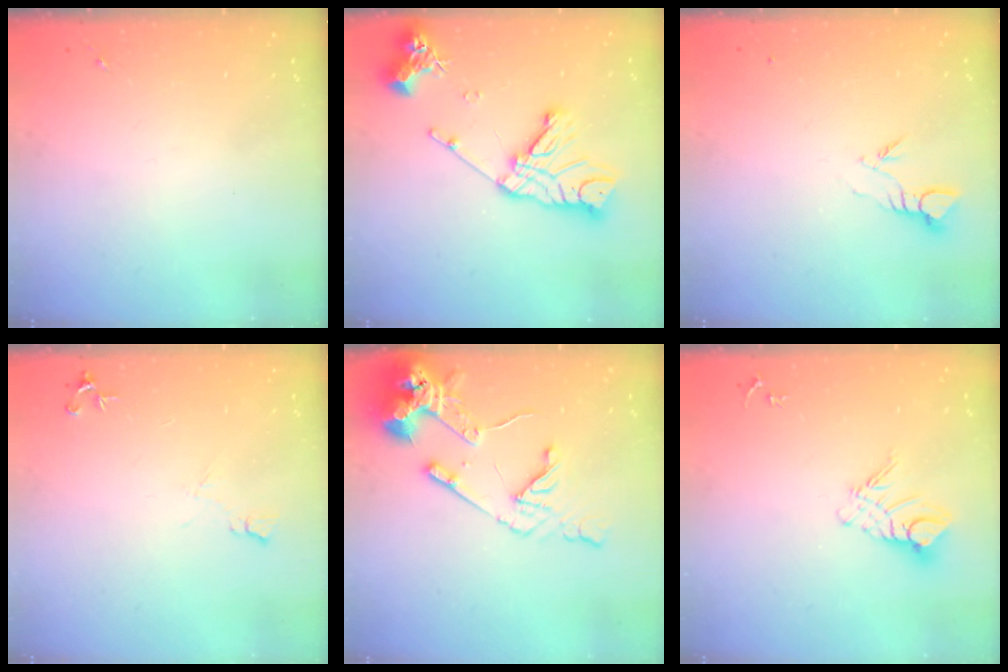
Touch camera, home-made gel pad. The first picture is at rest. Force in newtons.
{"total": 17.2, "press": 17.1, "slide": 1.8}
{"total": 3.7, "press": 3.7, "slide": 0.3}
{"total": 5.9, "press": 5.8, "slide": 1.0}
{"total": 14.9, "press": 14.8, "slide": 2.0}
{"total": 10.6, "press": 10.5, "slide": 0.7}